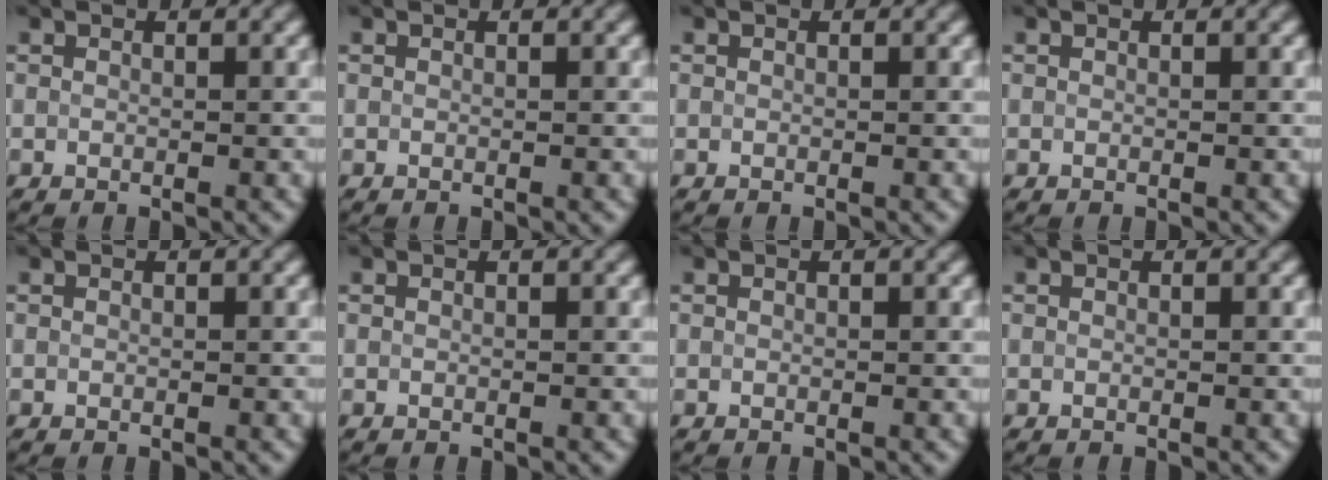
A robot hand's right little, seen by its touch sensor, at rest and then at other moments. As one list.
[{"total": 0.0}, {"total": 0.0}, {"total": 0.0}, {"total": 0.0}, {"total": 0.0}, {"total": 0.0}, {"total": 0.0}]